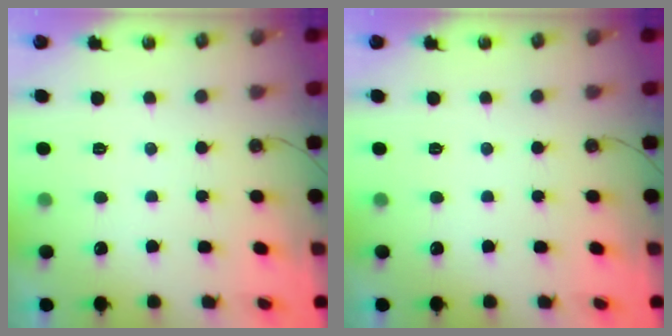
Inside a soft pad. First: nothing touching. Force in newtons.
{"total": 0.0}